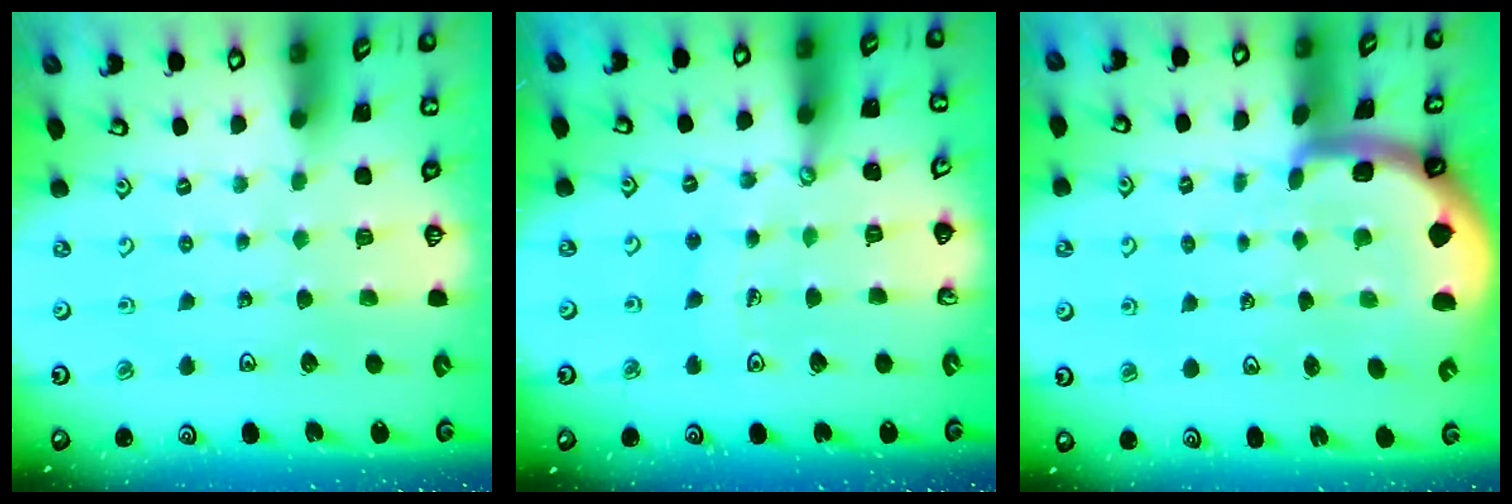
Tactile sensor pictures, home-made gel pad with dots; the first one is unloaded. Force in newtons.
{"total": 6.7, "press": 6.7, "slide": 0.4}
{"total": 3.8, "press": 3.7, "slide": 0.6}